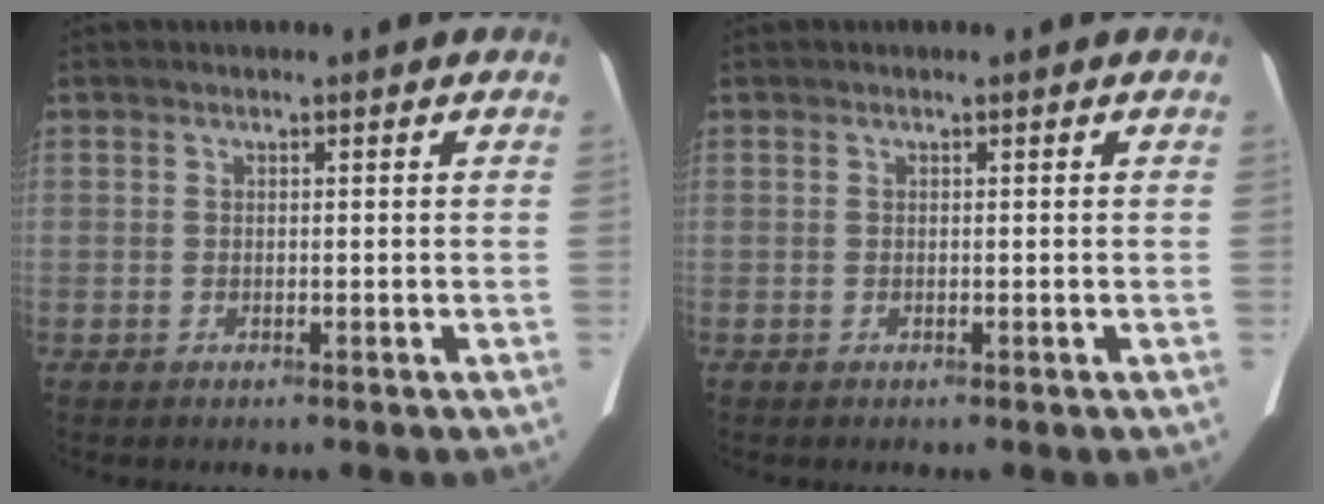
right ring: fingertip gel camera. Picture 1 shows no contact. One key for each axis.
{"total": 0.0}